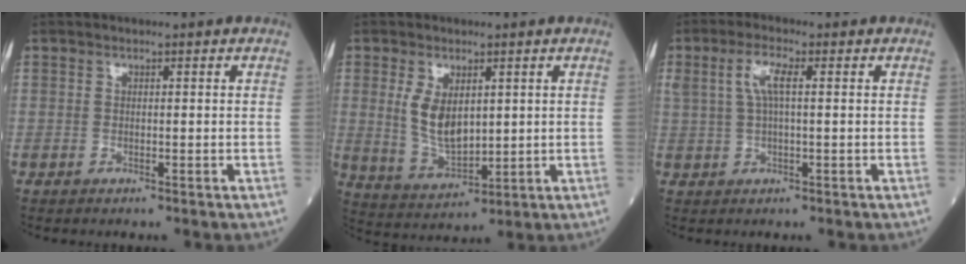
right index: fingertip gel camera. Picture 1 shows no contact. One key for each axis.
{"total": 7.3, "fx": 1.7, "fy": 3.7, "fz": 6.1, "tx": -0.124, "ty": -0.007, "tz": 0.045}
{"total": 4.2, "fx": 1.2, "fy": 0.9, "fz": 3.9, "tx": -0.087, "ty": 0.015, "tz": 0.026}